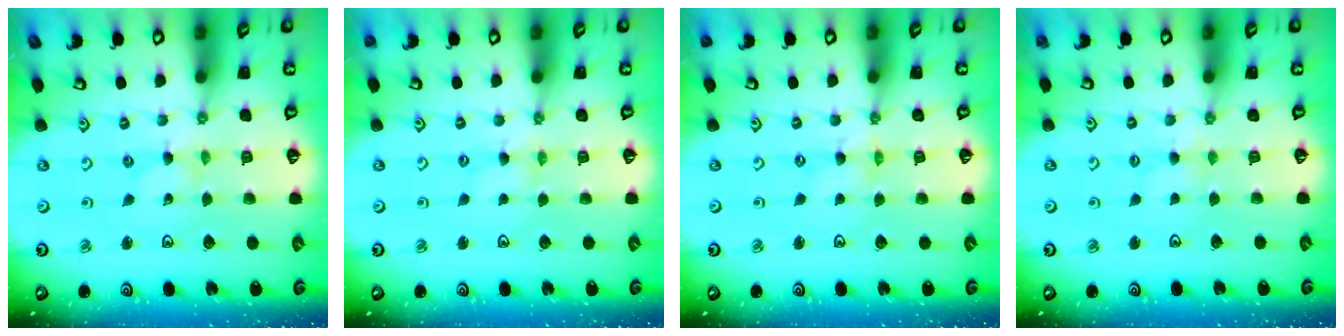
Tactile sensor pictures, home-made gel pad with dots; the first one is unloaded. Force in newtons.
{"total": 2.7, "press": 2.7, "slide": 0.4}
{"total": 1.1, "press": 1.1, "slide": 0.2}
{"total": 1.7, "press": 1.7, "slide": 0.4}